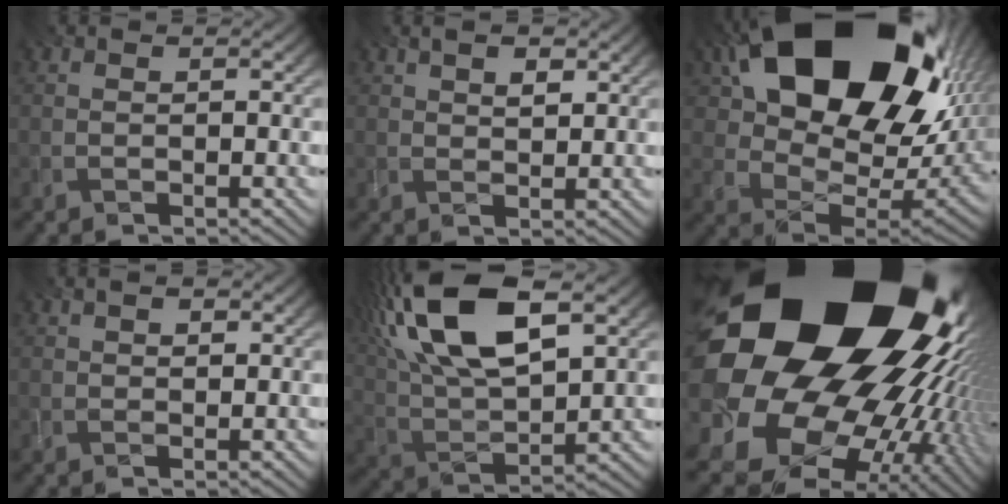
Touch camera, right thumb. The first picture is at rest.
{"total": 3.3, "force": [1.8, 1.5, 2.4], "torque": [-0.040, -0.003, 0.036]}
{"total": 22.1, "force": [9.4, 14.0, 14.3], "torque": [-0.282, 0.003, 0.200]}
{"total": 2.0, "force": [1.0, 1.1, 1.3], "torque": [-0.023, 0.002, 0.017]}
{"total": 18.2, "force": [8.6, 7.7, 14.1], "torque": [-0.318, 0.036, 0.141]}
{"total": 24.8, "force": [5.3, 19.8, 13.9], "torque": [-0.271, -0.079, 0.086]}